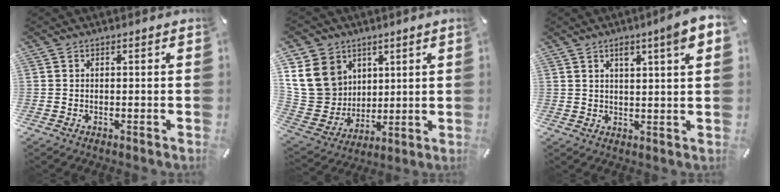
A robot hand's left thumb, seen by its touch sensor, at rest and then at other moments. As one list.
[{"total": 15.7, "force": [5.1, 13.7, 5.6], "torque": [-0.125, -0.023, 0.105]}, {"total": 6.5, "force": [3.3, 1.1, 5.5], "torque": [-0.096, -0.002, 0.051]}]